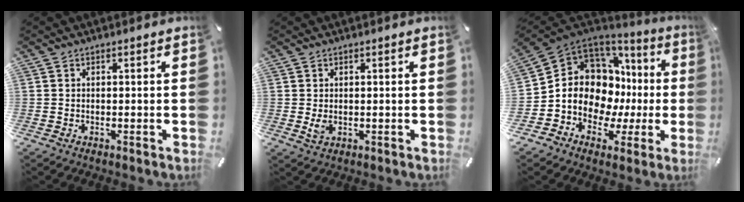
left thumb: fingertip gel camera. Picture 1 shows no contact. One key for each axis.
{"total": 2.3, "fx": 0.0, "fy": 1.7, "fz": 1.6, "tx": -0.029, "ty": -0.003, "tz": -0.002}
{"total": 12.8, "fx": 1.3, "fy": 10.7, "fz": 6.9, "tx": -0.125, "ty": -0.040, "tz": 0.029}